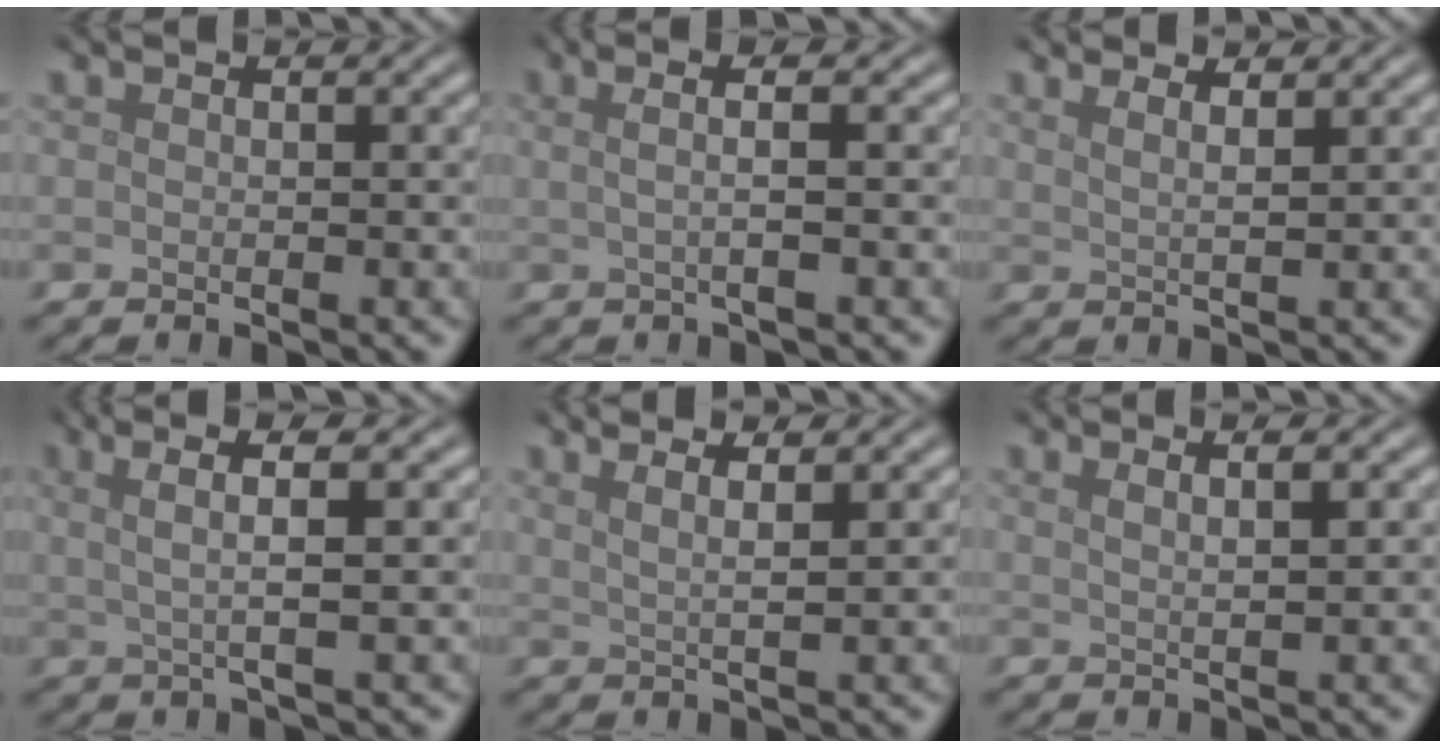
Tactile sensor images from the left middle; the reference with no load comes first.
{"total": 3.5, "force": [0.8, 1.2, 3.2], "torque": [-0.038, 0.006, -0.010]}
{"total": 3.4, "force": [2.4, 1.3, 2.0], "torque": [-0.007, 0.019, 0.003]}
{"total": 4.1, "force": [1.3, 0.7, 3.9], "torque": [-0.071, 0.007, 0.023]}
{"total": 4.2, "force": [2.7, 1.5, 2.8], "torque": [-0.022, 0.022, 0.009]}
{"total": 3.1, "force": [1.6, 1.2, 2.4], "torque": [-0.012, 0.009, -0.003]}